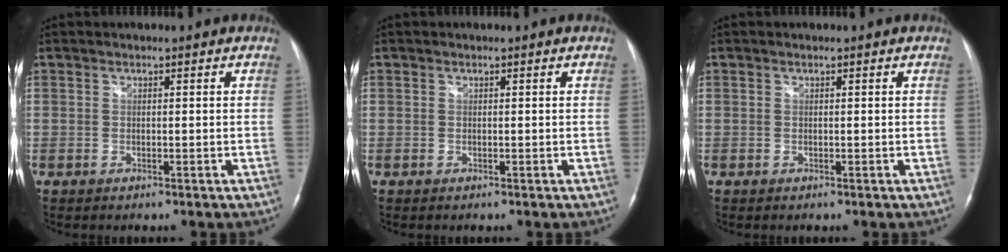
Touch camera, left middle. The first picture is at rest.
{"total": 0.0}
{"total": 0.0}